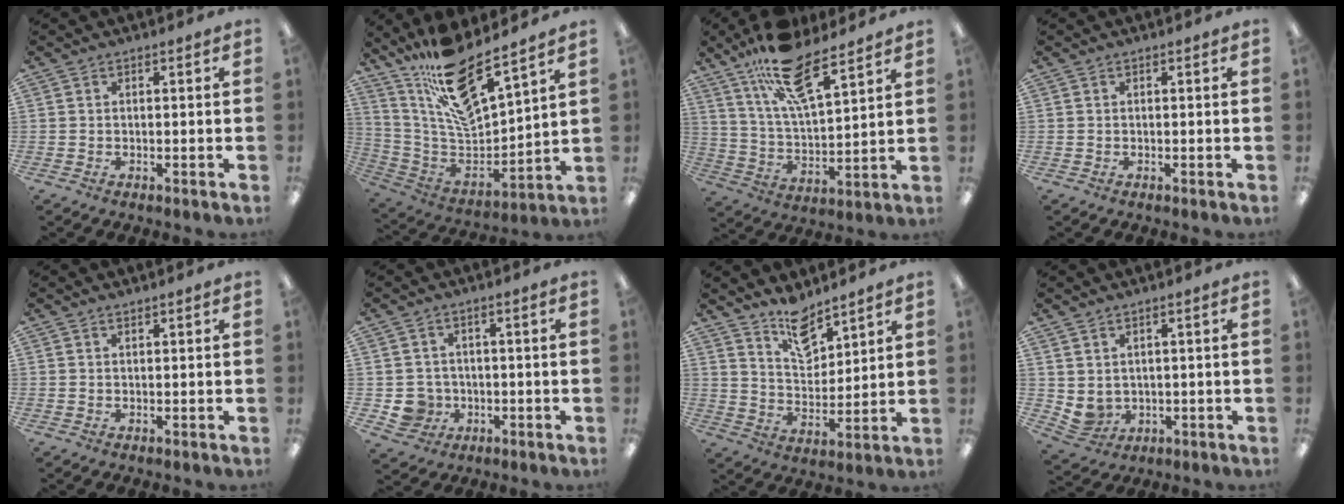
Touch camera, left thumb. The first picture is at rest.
{"total": 17.9, "force": [14.2, 4.3, 10.0], "torque": [-0.186, -0.108, 0.244]}
{"total": 17.1, "force": [11.9, 6.0, 10.7], "torque": [-0.192, -0.054, 0.205]}
{"total": 0.0}
{"total": 0.6, "force": [0.6, 0.0, 0.2], "torque": [-0.004, 0.000, 0.010]}
{"total": 4.9, "force": [-0.6, 4.8, 1.0], "torque": [-0.025, 0.008, -0.008]}
{"total": 10.1, "force": [8.5, 3.9, 3.8], "torque": [-0.062, -0.057, 0.156]}
{"total": 3.4, "force": [2.1, 2.4, 1.1], "torque": [-0.035, -0.015, 0.040]}